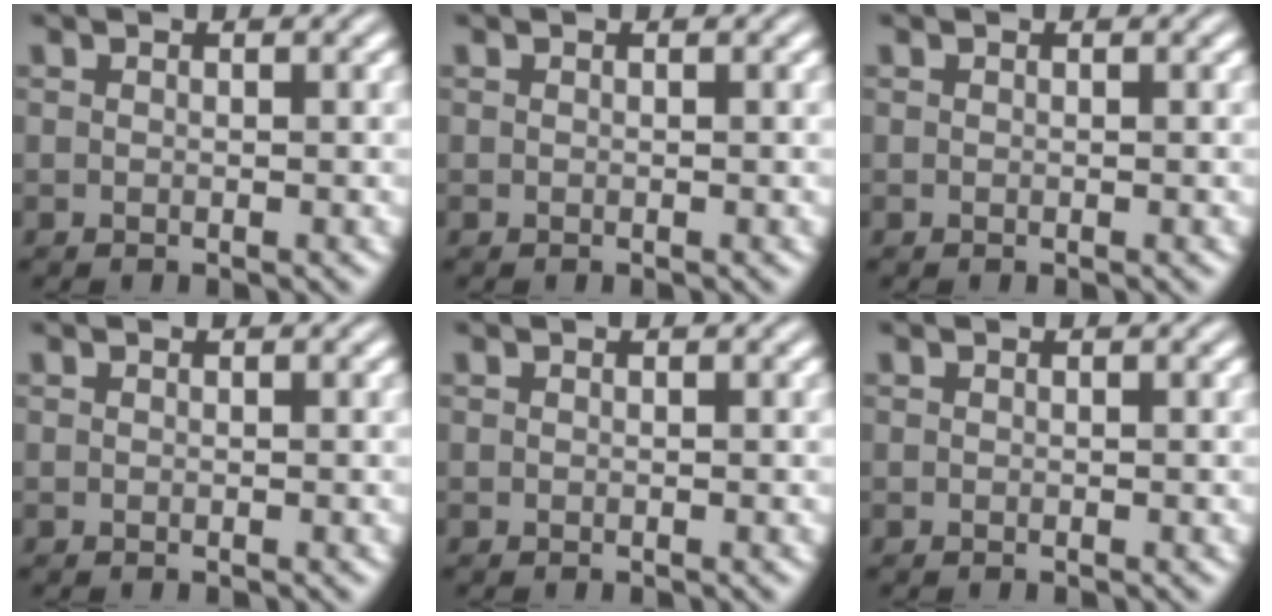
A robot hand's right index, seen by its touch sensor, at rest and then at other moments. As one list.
[{"total": 0.0}, {"total": 0.0}, {"total": 0.0}, {"total": 0.0}, {"total": 0.0}]